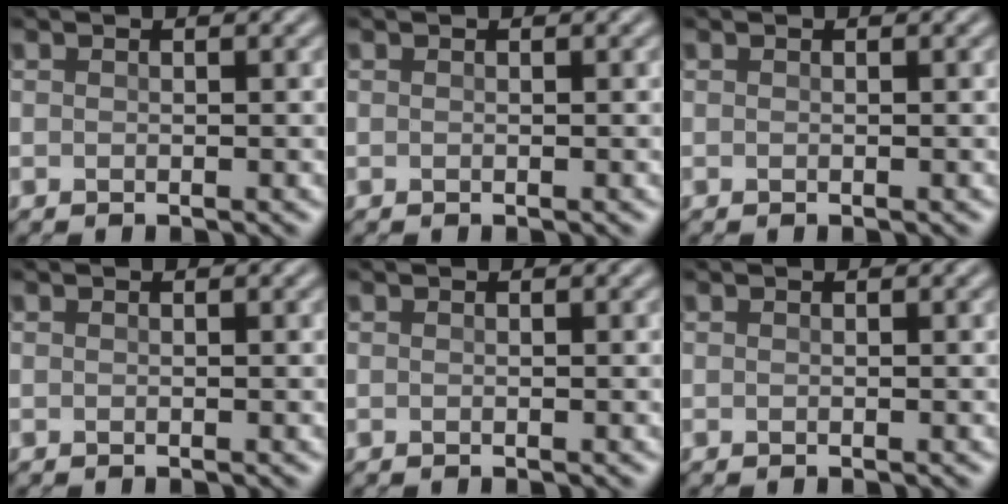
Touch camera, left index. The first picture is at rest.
{"total": 0.0}
{"total": 0.0}
{"total": 0.0}
{"total": 0.0}
{"total": 0.0}